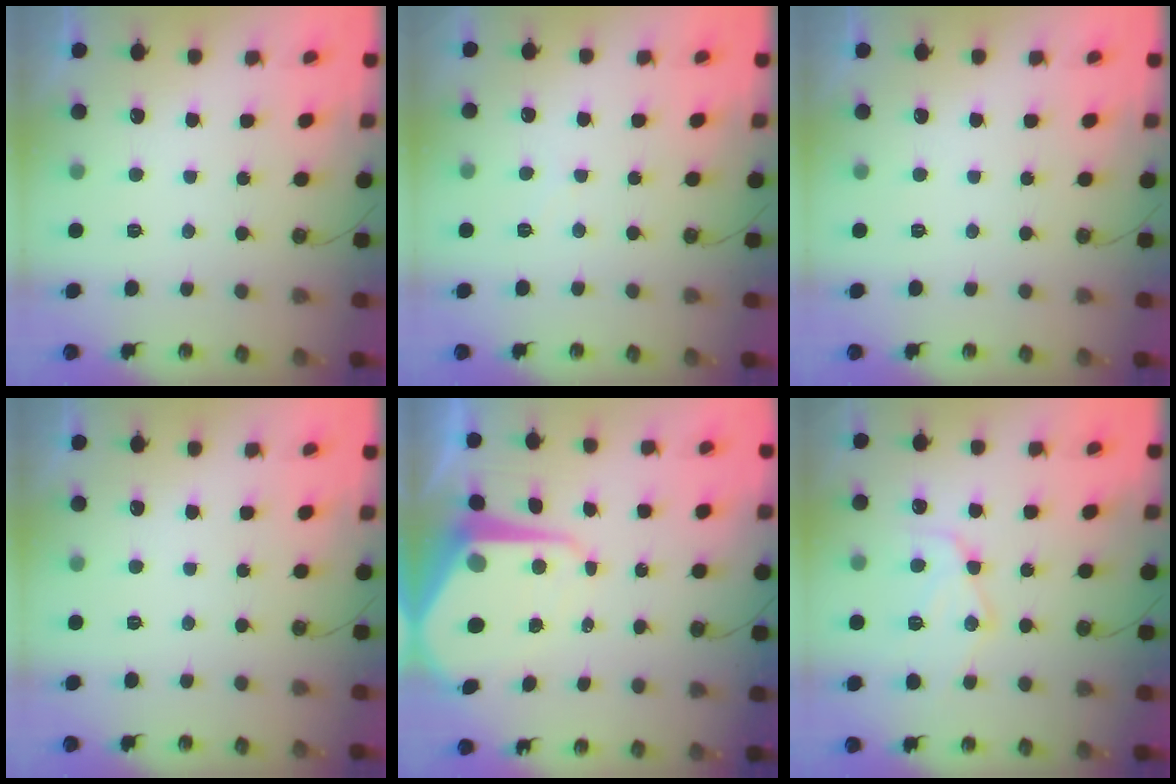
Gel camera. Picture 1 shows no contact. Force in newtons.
{"total": 3.6, "press": 3.5, "slide": 0.6}
{"total": 0.0}
{"total": 0.0}
{"total": 10.8, "press": 10.7, "slide": 1.0}
{"total": 12.5, "press": 12.4, "slide": 1.2}